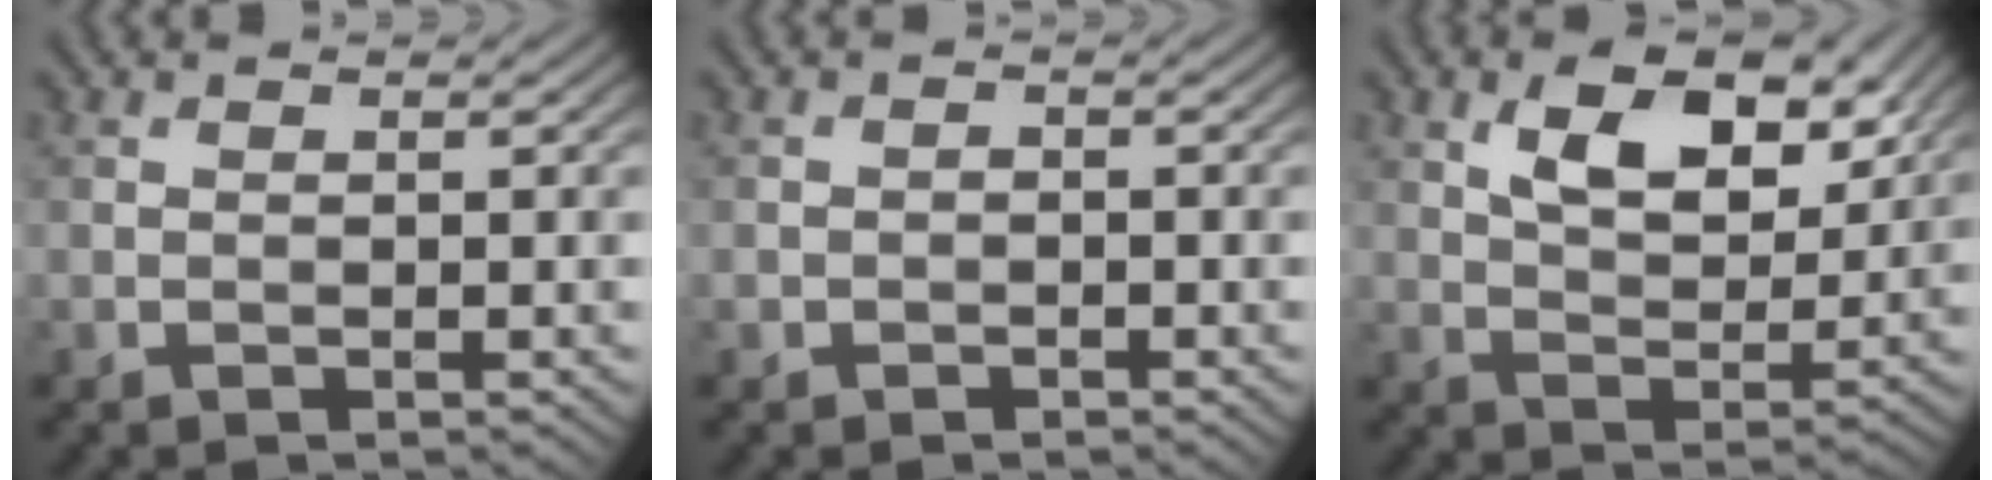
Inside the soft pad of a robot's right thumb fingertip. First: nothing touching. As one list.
[{"total": 1.1, "force": [-0.7, 0.8, 0.3], "torque": [-0.004, 0.000, -0.015]}, {"total": 9.5, "force": [4.6, 4.9, 6.8], "torque": [-0.122, -0.004, 0.083]}]